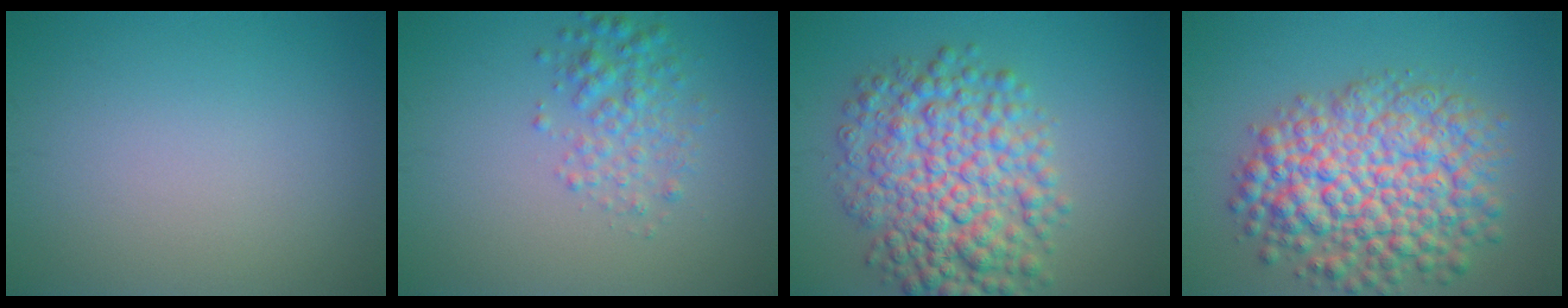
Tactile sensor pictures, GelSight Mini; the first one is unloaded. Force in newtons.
{"total": 2.8, "press": 2.8, "slide": 0.0}
{"total": 8.6, "press": 8.6, "slide": 0.0}
{"total": 9.9, "press": 9.9, "slide": 0.3}